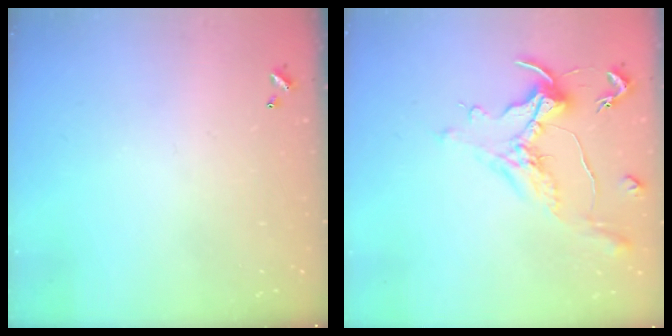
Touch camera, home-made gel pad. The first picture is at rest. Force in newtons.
{"total": 1.2, "press": 1.0, "slide": 0.5}